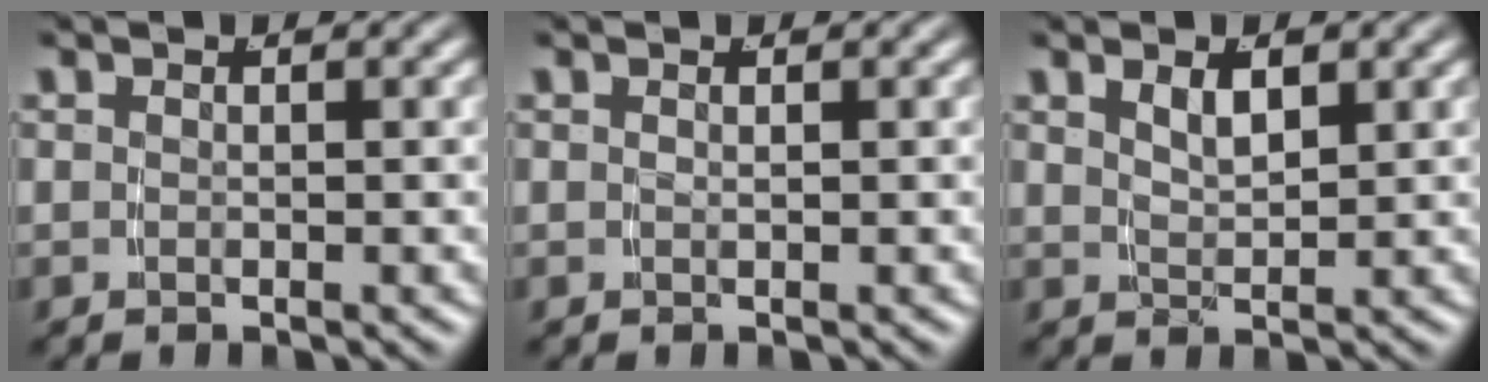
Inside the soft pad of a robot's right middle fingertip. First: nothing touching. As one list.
[{"total": 0.6, "force": [0.1, -0.5, 0.2], "torque": [-0.001, -0.002, 0.008]}, {"total": 2.0, "force": [0.9, 0.3, 1.8], "torque": [-0.022, -0.007, 0.027]}]